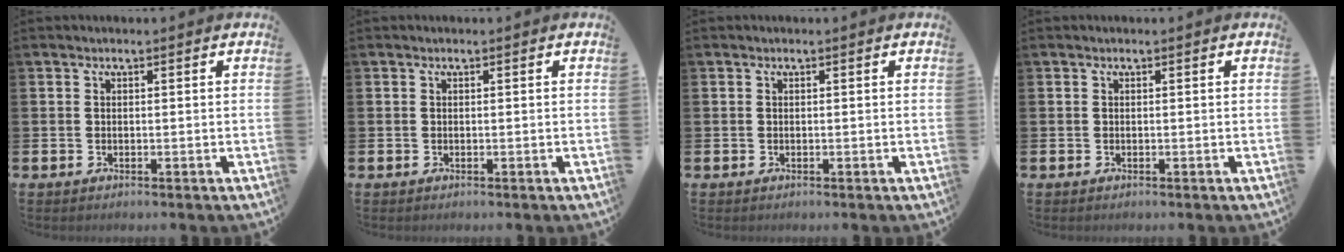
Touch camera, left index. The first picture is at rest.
{"total": 0.0}
{"total": 0.0}
{"total": 0.0}